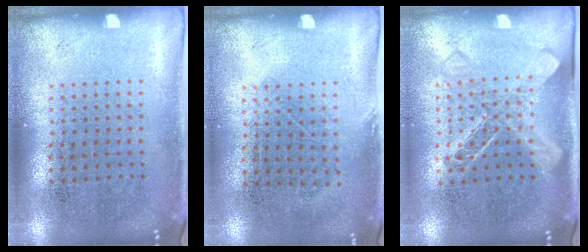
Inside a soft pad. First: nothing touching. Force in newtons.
{"total": 0.8, "press": 0.6, "slide": 0.5}
{"total": 1.6, "press": 1.5, "slide": 0.7}